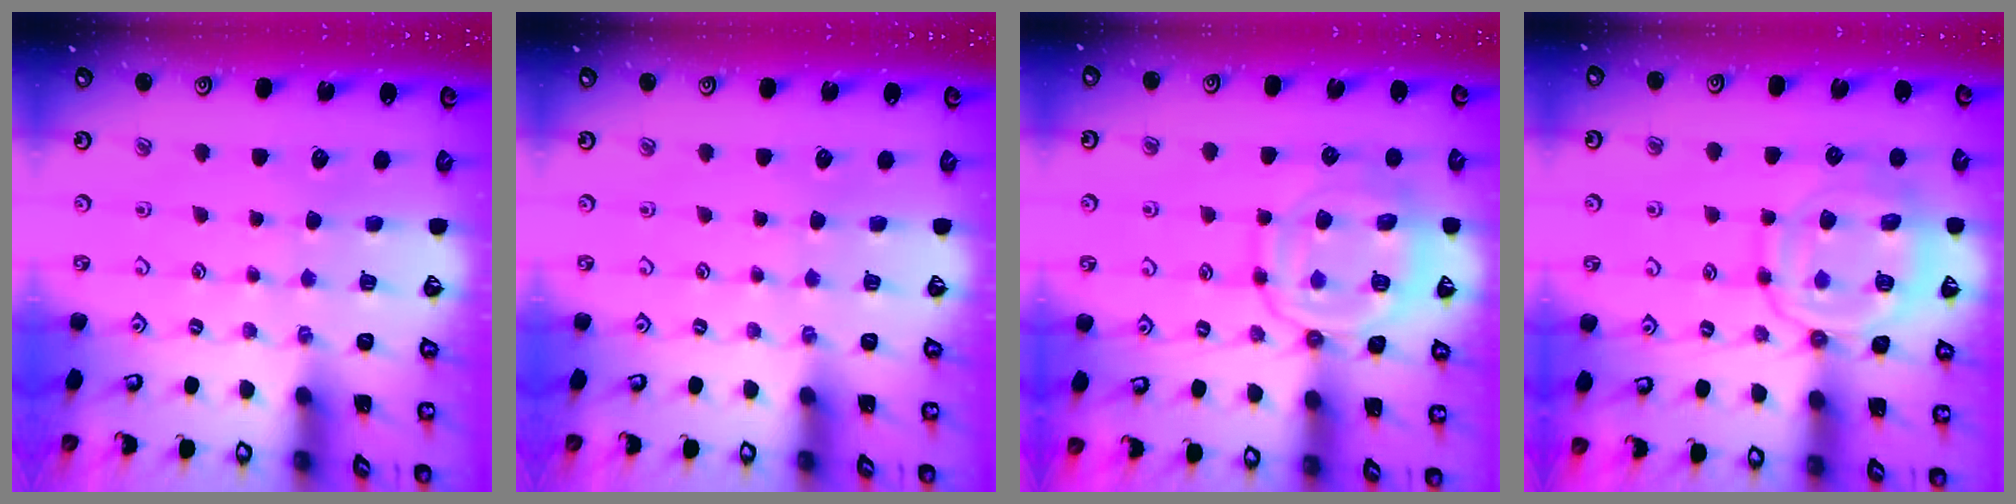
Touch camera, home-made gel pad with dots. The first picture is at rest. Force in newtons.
{"total": 0.0}
{"total": 13.4, "press": 13.3, "slide": 1.4}
{"total": 13.4, "press": 13.3, "slide": 1.4}